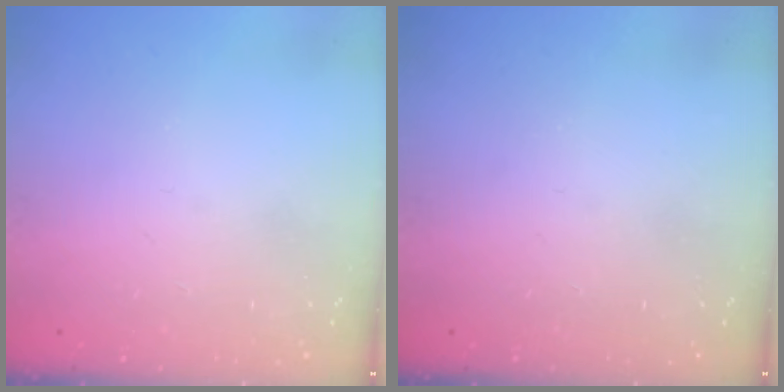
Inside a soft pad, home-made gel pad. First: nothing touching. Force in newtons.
{"total": 0.0}